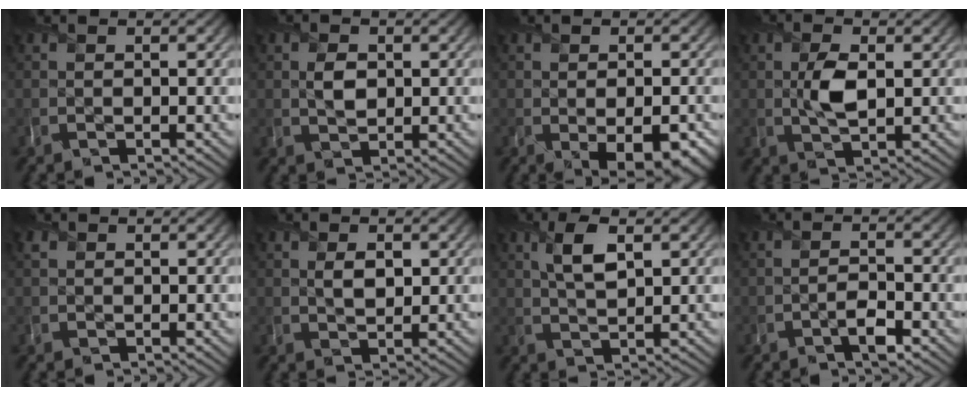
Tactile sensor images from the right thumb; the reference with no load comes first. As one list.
[{"total": 2.5, "force": [0.4, 2.0, 1.5], "torque": [-0.034, -0.006, 0.009]}, {"total": 5.6, "force": [-1.8, 2.7, 4.5], "torque": [-0.062, -0.023, -0.010]}, {"total": 4.1, "force": [0.2, 2.2, 3.4], "torque": [-0.073, -0.005, 0.007]}, {"total": 0.7, "force": [0.3, 0.6, -0.1], "torque": [0.001, -0.002, 0.007]}, {"total": 2.4, "force": [0.7, 1.6, 1.7], "torque": [-0.034, -0.007, 0.016]}, {"total": 4.6, "force": [1.9, 1.8, 3.8], "torque": [-0.086, 0.001, 0.037]}, {"total": 2.6, "force": [-1.8, 0.8, 1.6], "torque": [-0.029, -0.003, -0.038]}]